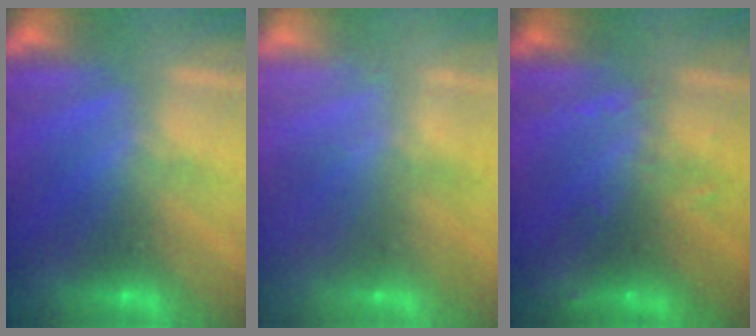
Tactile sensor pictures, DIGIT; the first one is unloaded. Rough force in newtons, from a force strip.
{"total": 2.2}
{"total": 2.8}